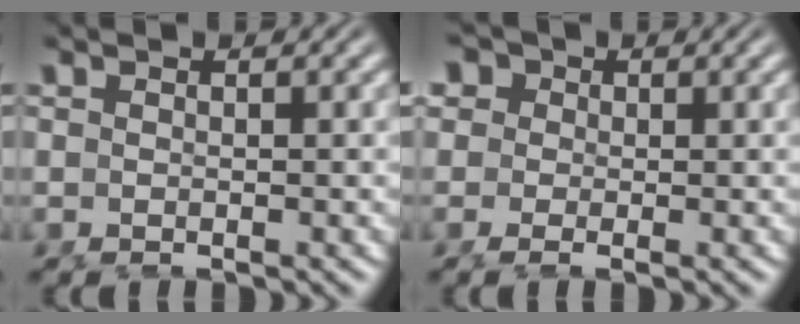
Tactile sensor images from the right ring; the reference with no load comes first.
{"total": 4.7, "force": [0.9, 4.0, 2.2], "torque": [-0.054, 0.000, 0.005]}